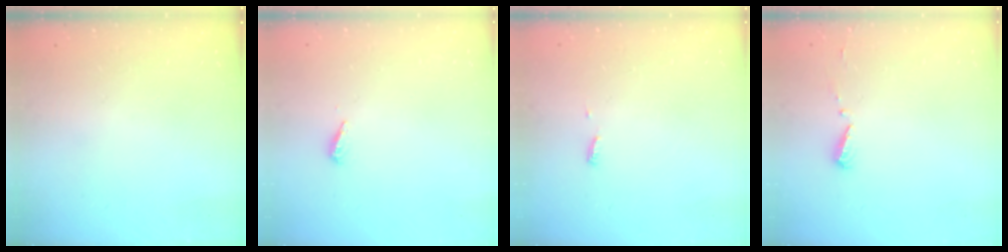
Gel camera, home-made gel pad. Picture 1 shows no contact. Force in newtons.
{"total": 3.5, "press": 3.5, "slide": 0.3}
{"total": 3.9, "press": 3.9, "slide": 0.5}
{"total": 4.7, "press": 4.7, "slide": 0.4}